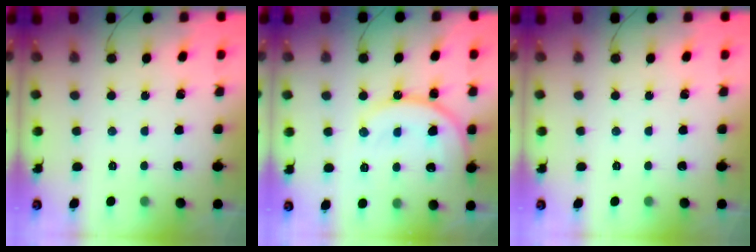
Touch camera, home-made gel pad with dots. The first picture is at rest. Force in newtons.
{"total": 15.4, "press": 15.2, "slide": 1.8}
{"total": 0.0}